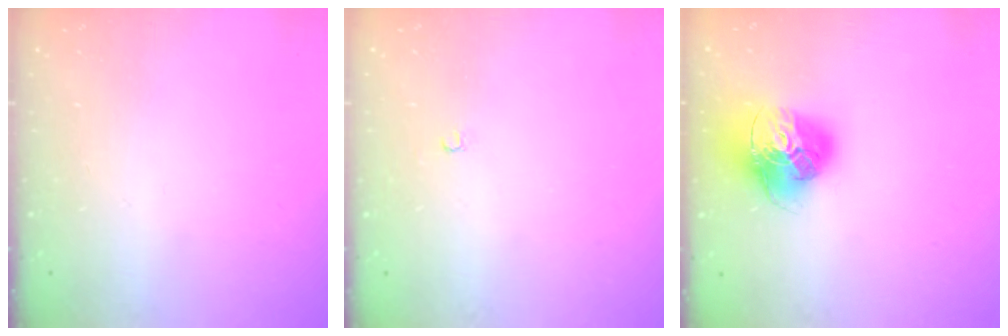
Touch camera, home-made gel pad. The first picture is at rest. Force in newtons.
{"total": 2.0, "press": 2.0, "slide": 0.4}
{"total": 18.4, "press": 18.3, "slide": 1.8}